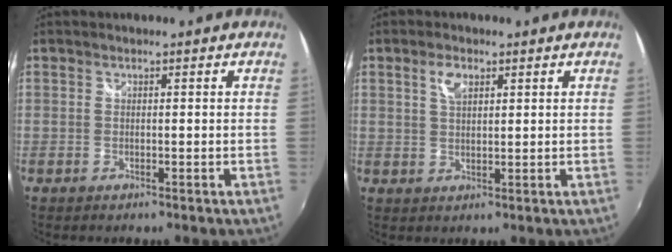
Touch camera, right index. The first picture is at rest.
{"total": 3.5, "force": [1.7, 1.8, 2.5], "torque": [-0.046, 0.005, 0.031]}